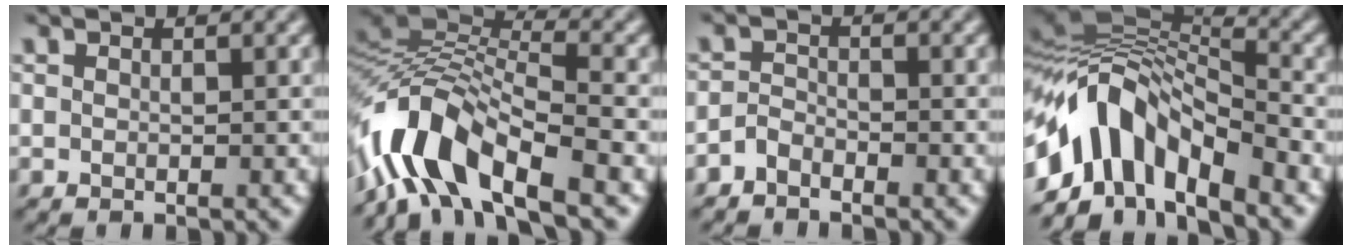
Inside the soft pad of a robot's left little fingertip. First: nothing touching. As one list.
[{"total": 10.4, "force": [-6.1, 3.7, 7.6], "torque": [-0.138, 0.018, -0.124]}, {"total": 1.5, "force": [-1.4, 0.6, 0.3], "torque": [-0.005, 0.008, -0.030]}, {"total": 10.3, "force": [-4.7, 5.2, 7.6], "torque": [-0.126, 0.021, -0.091]}]